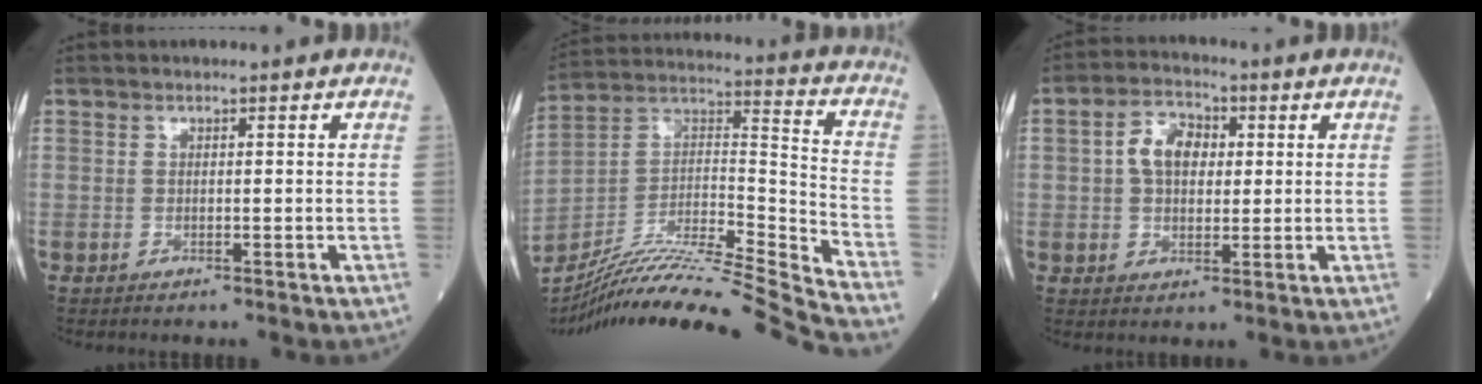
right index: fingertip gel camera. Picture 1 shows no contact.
{"total": 25.9, "force": [-23.2, -2.6, 11.2], "torque": [-0.191, -0.022, -0.392]}
{"total": 6.6, "force": [1.3, 4.2, 4.9], "torque": [-0.092, 0.019, 0.021]}